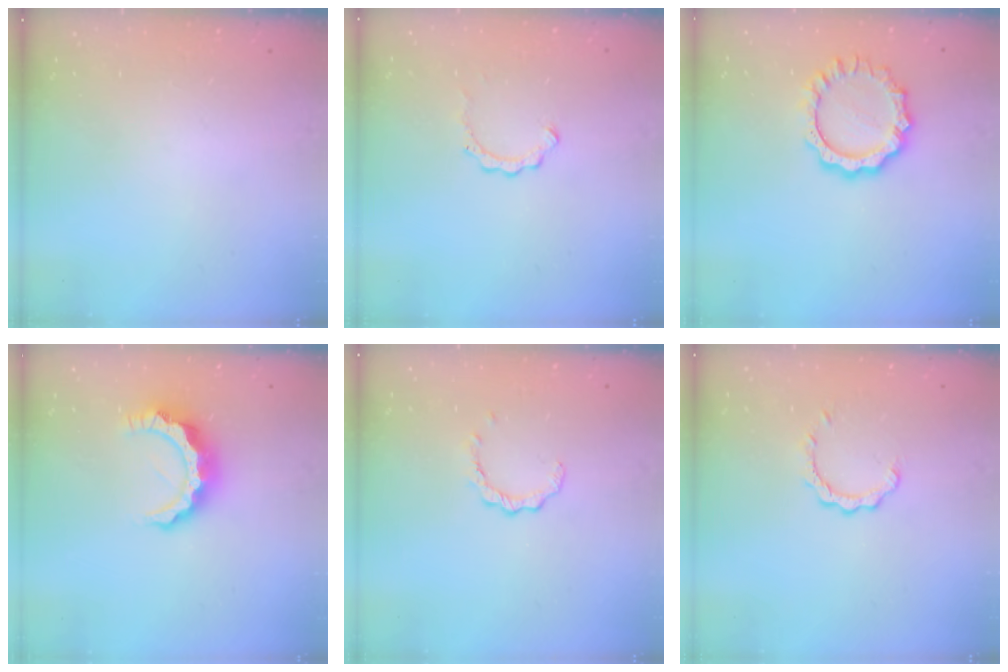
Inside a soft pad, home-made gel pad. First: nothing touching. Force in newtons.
{"total": 2.7, "press": 2.6, "slide": 0.3}
{"total": 8.9, "press": 8.9, "slide": 0.6}
{"total": 9.2, "press": 9.2, "slide": 1.2}
{"total": 2.4, "press": 2.4, "slide": 0.4}
{"total": 2.5, "press": 2.5, "slide": 0.3}